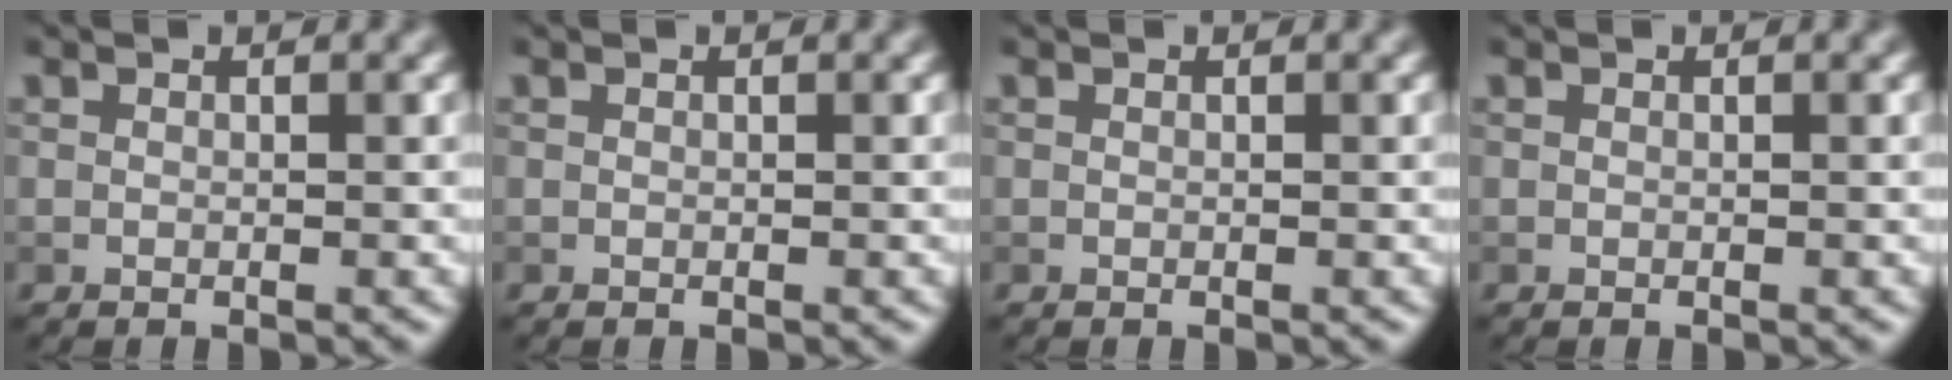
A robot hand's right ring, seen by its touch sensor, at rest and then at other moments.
{"total": 0.0}
{"total": 0.0}
{"total": 0.0}